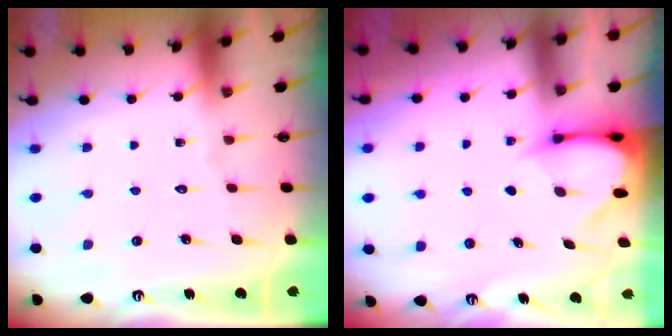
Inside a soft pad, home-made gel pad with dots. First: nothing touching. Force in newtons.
{"total": 3.3, "press": 3.2, "slide": 0.3}